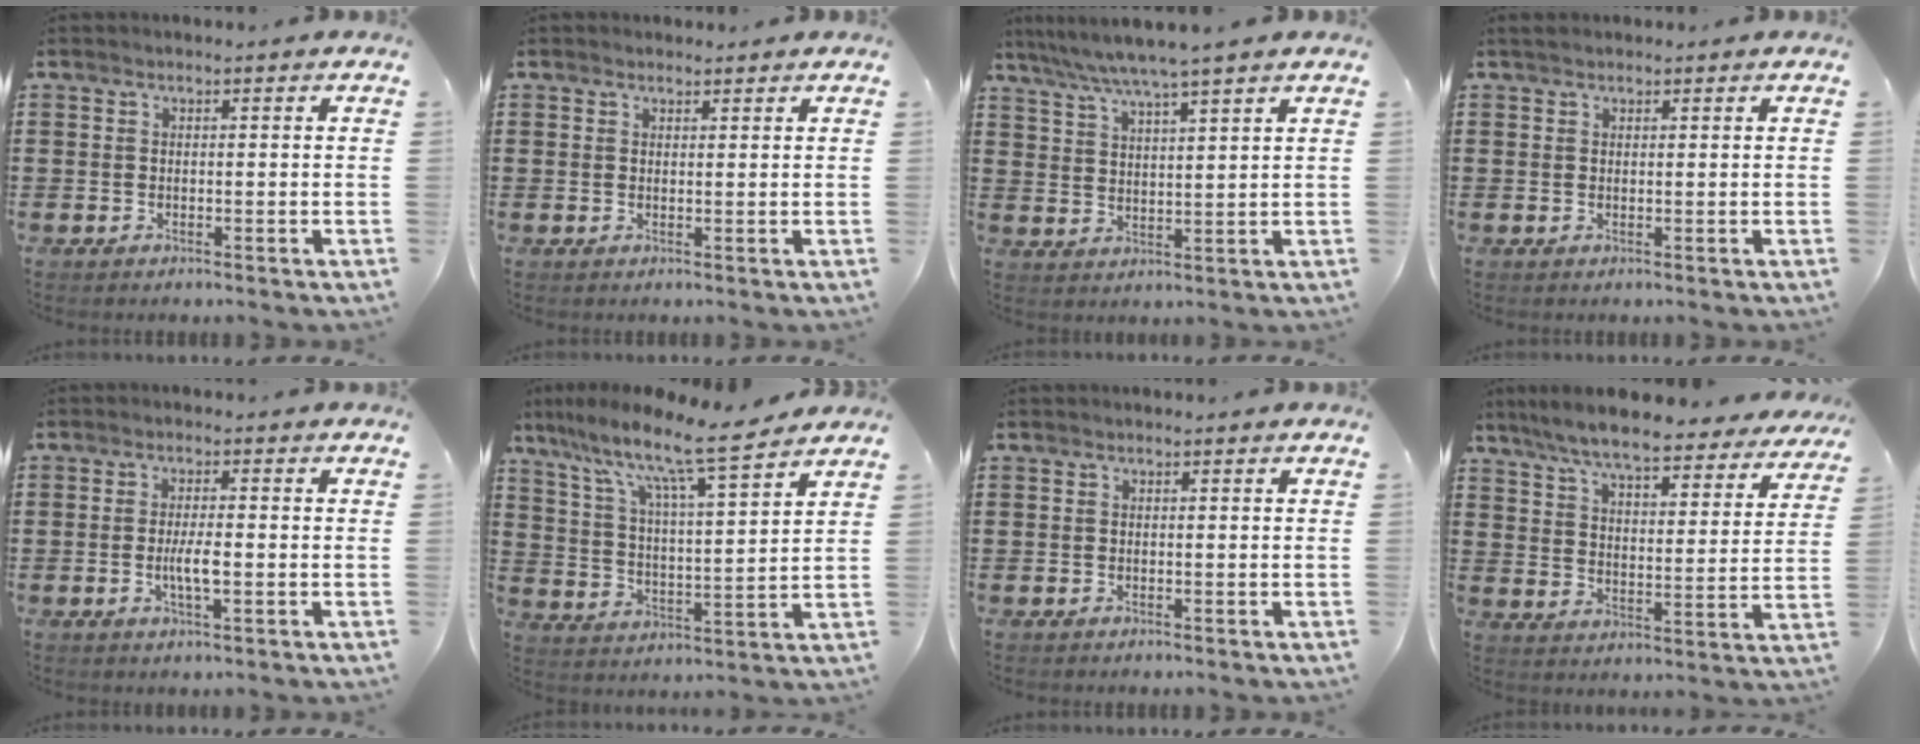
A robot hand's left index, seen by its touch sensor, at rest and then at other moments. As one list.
[{"total": 0.9, "force": [0.8, 0.3, 0.0], "torque": [-0.003, 0.002, 0.017]}, {"total": 5.3, "force": [4.6, -0.6, 2.6], "torque": [-0.065, -0.021, 0.079]}, {"total": 0.9, "force": [0.7, 0.4, 0.4], "torque": [-0.009, 0.003, 0.014]}, {"total": 3.8, "force": [-0.8, 0.8, 3.6], "torque": [-0.076, -0.005, -0.018]}, {"total": 9.9, "force": [8.2, 0.9, 5.6], "torque": [-0.132, -0.052, 0.130]}, {"total": 0.0}, {"total": 7.9, "force": [7.2, 0.3, 3.2], "torque": [-0.092, -0.044, 0.126]}]